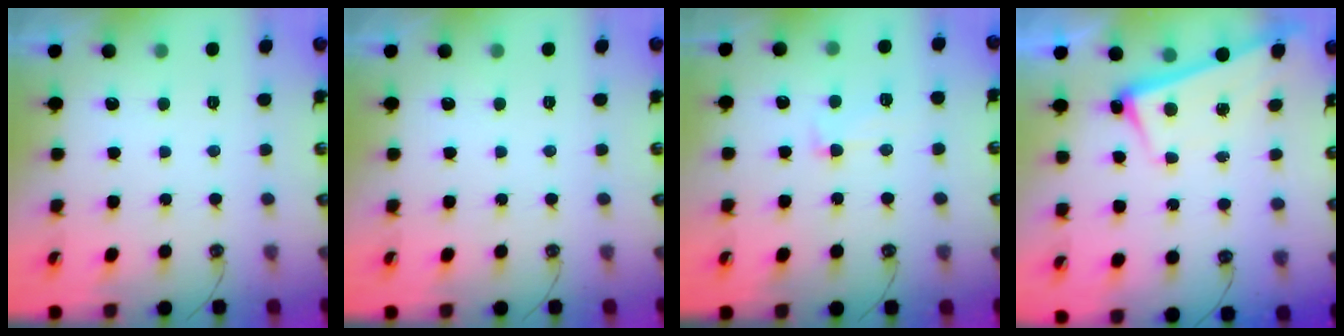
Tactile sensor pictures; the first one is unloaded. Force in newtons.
{"total": 0.0}
{"total": 3.1, "press": 2.8, "slide": 1.2}
{"total": 2.6, "press": 2.5, "slide": 0.7}